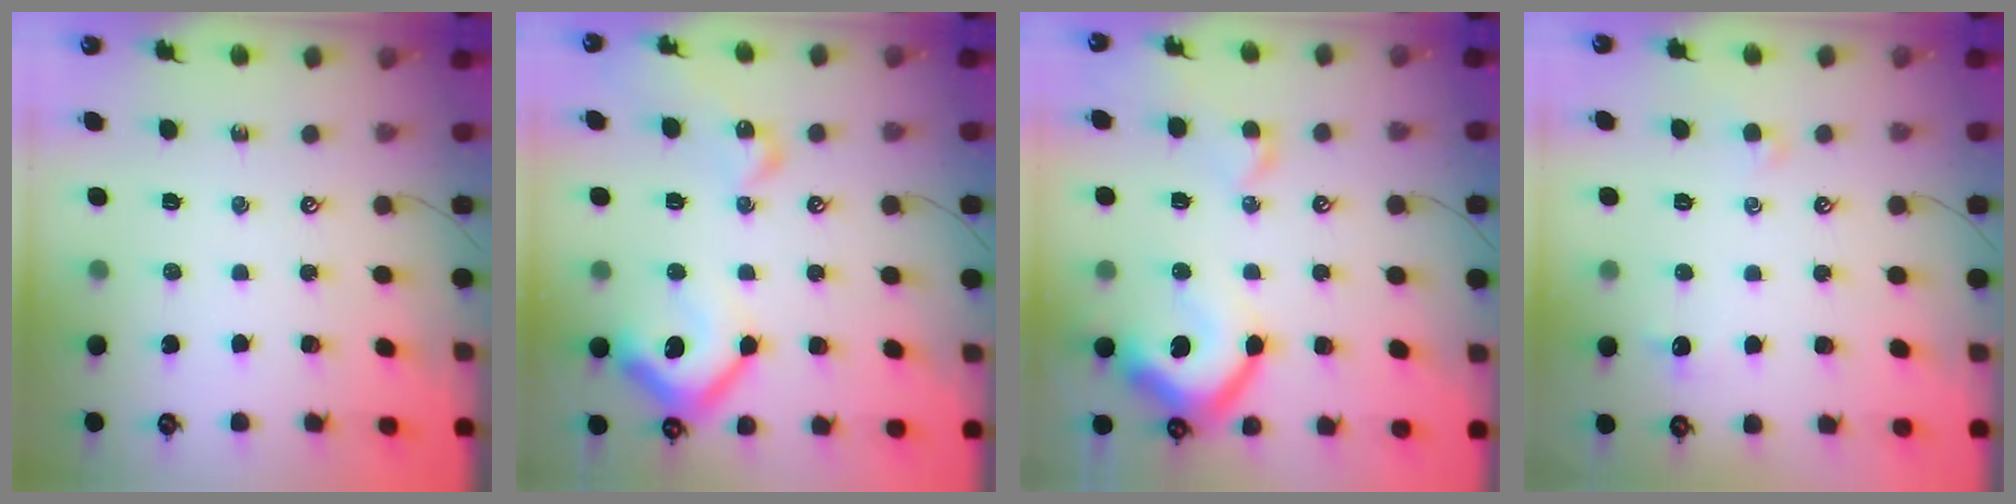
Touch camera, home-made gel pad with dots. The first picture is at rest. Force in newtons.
{"total": 14.6, "press": 14.6, "slide": 0.8}
{"total": 15.6, "press": 15.4, "slide": 2.5}
{"total": 0.9, "press": 0.7, "slide": 0.5}